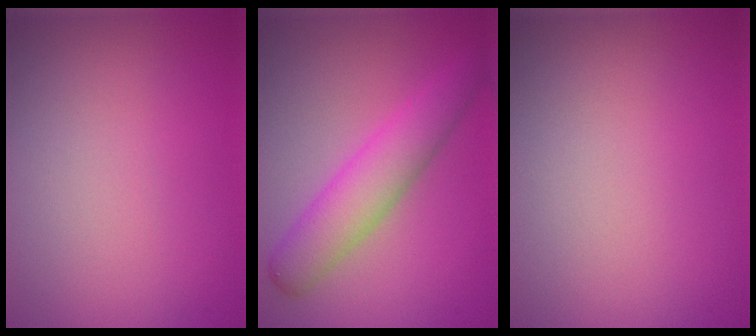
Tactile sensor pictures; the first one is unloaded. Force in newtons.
{"total": 4.8, "press": 4.8, "slide": 0.1}
{"total": 0.0}